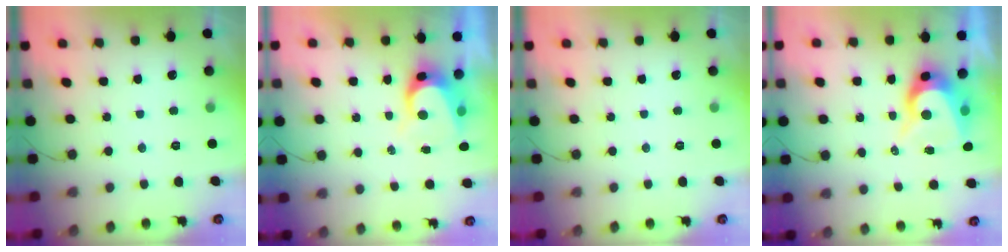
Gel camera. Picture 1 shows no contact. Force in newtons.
{"total": 8.1, "press": 8.1, "slide": 0.7}
{"total": 0.0}
{"total": 8.7, "press": 8.6, "slide": 0.9}